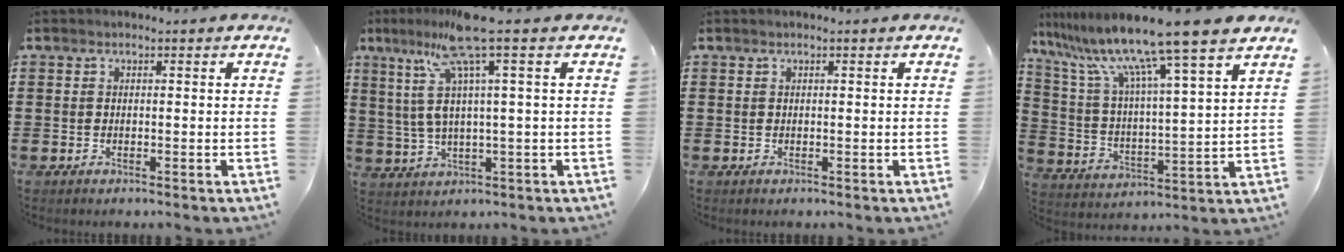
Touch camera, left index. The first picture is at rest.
{"total": 9.4, "force": [4.7, 0.0, 8.2], "torque": [-0.197, -0.024, 0.071]}
{"total": 0.0}
{"total": 12.1, "force": [10.1, -0.8, 6.6], "torque": [-0.168, -0.066, 0.163]}